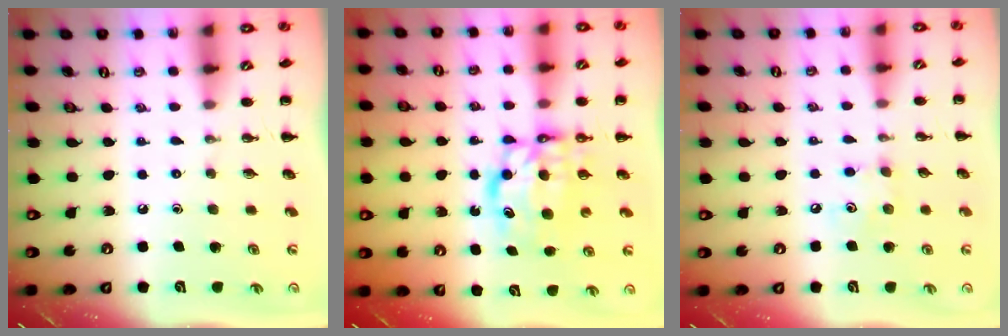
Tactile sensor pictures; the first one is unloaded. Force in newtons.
{"total": 7.9, "press": 7.7, "slide": 1.4}
{"total": 4.9, "press": 4.8, "slide": 1.0}